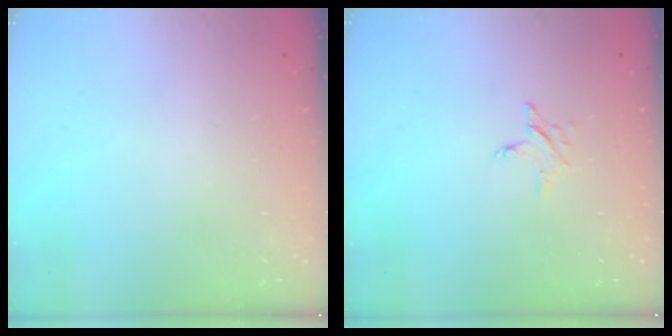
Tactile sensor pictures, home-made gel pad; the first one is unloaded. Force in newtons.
{"total": 2.4, "press": 2.4, "slide": 0.1}